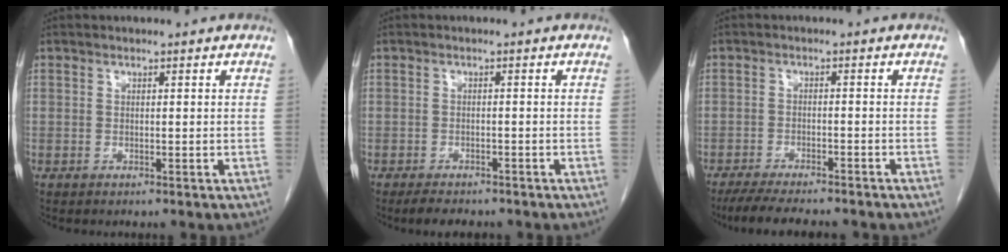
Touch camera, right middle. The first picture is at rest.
{"total": 4.0, "force": [-3.3, 1.5, 1.6], "torque": [-0.027, -0.005, -0.046]}
{"total": 10.0, "force": [-8.6, 1.6, 4.8], "torque": [-0.072, -0.016, -0.128]}